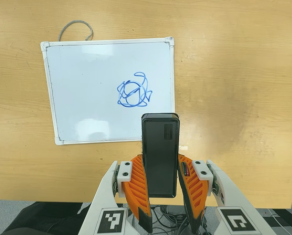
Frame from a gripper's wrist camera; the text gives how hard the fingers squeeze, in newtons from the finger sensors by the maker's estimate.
{"total": 7.3, "left": 5.1, "right": 9.6}